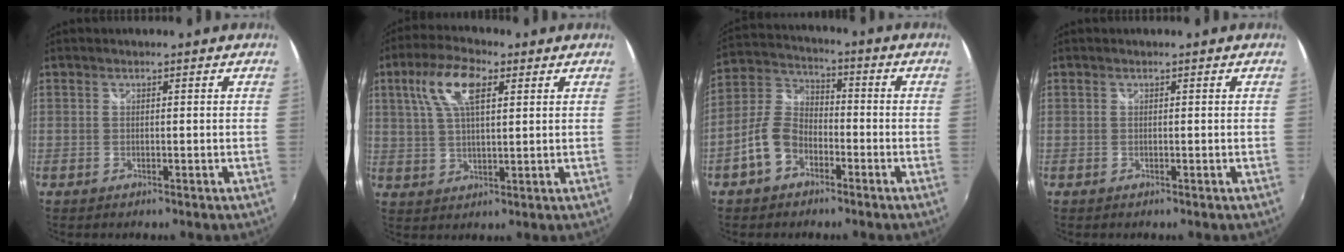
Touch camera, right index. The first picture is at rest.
{"total": 9.8, "force": [3.9, 3.9, 8.1], "torque": [-0.160, 0.020, 0.072]}
{"total": 8.7, "force": [-4.4, 5.7, 4.8], "torque": [-0.108, 0.022, -0.085]}
{"total": 0.0}